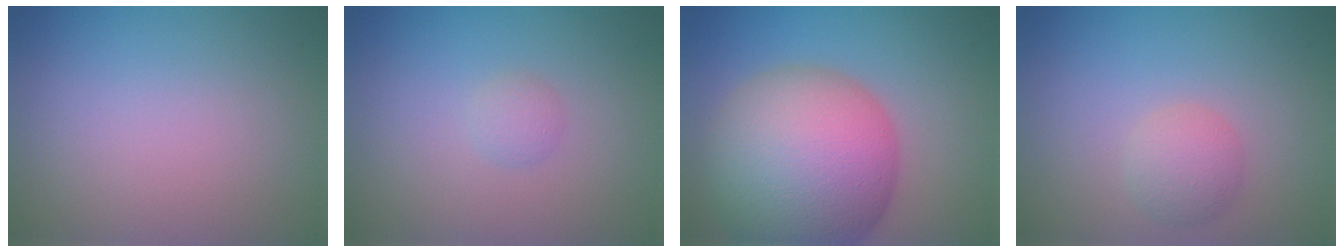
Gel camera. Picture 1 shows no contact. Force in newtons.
{"total": 1.0, "press": 1.0, "slide": 0.0}
{"total": 15.0, "press": 15.0, "slide": 0.7}
{"total": 2.3, "press": 2.3, "slide": 0.1}